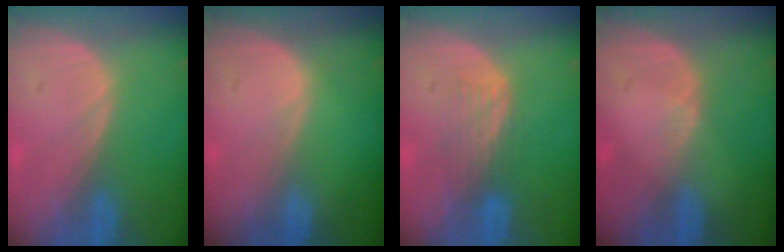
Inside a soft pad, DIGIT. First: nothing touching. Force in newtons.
{"total": 0.0}
{"total": 4.4, "press": 3.7, "slide": 2.4}
{"total": 1.1, "press": 0.8, "slide": 0.8}